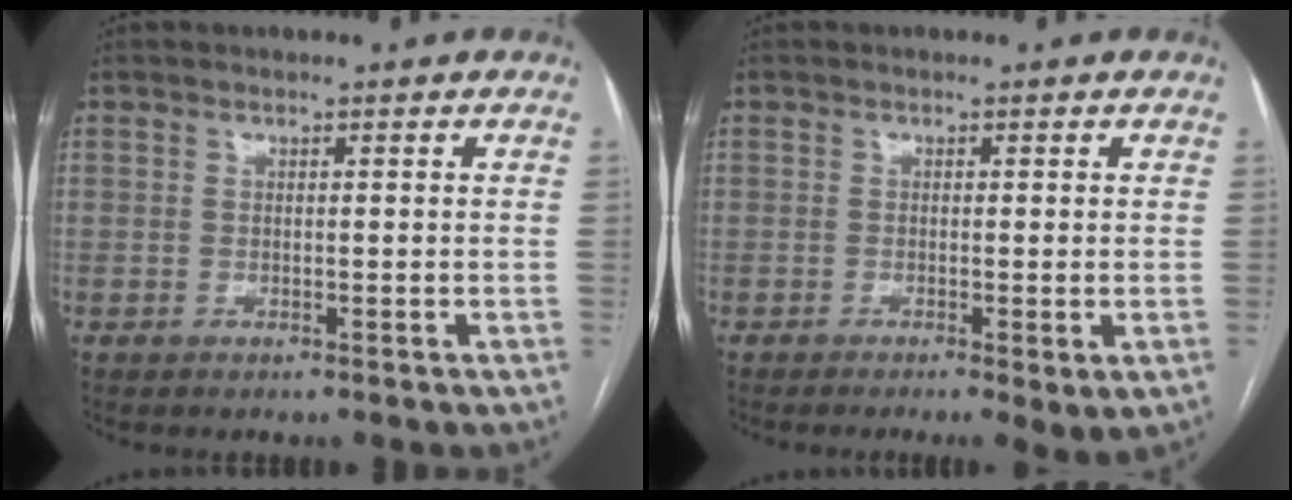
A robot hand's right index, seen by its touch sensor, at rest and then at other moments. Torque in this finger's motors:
{"motor_torque": [0.14, -0.25, 0.12, 0.03]}